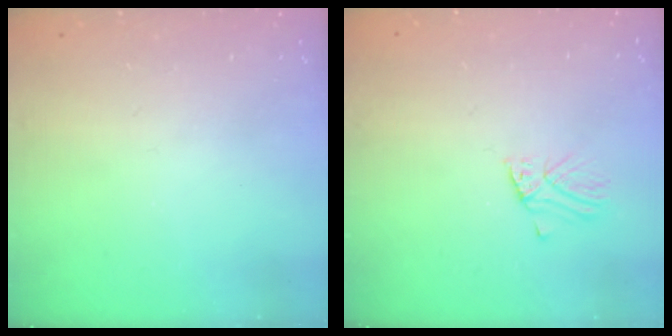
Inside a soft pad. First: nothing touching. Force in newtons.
{"total": 2.8, "press": 2.7, "slide": 0.3}